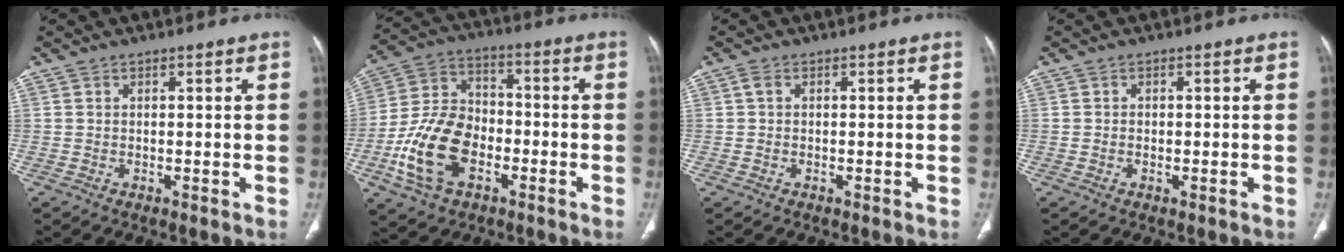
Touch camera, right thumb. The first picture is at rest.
{"total": 15.8, "force": [-5.6, 10.2, 10.6], "torque": [-0.198, 0.031, -0.106]}
{"total": 1.0, "force": [0.0, 0.6, 0.9], "torque": [-0.024, 0.002, -0.002]}
{"total": 1.0, "force": [-0.3, 0.5, 0.7], "torque": [-0.018, 0.003, -0.005]}